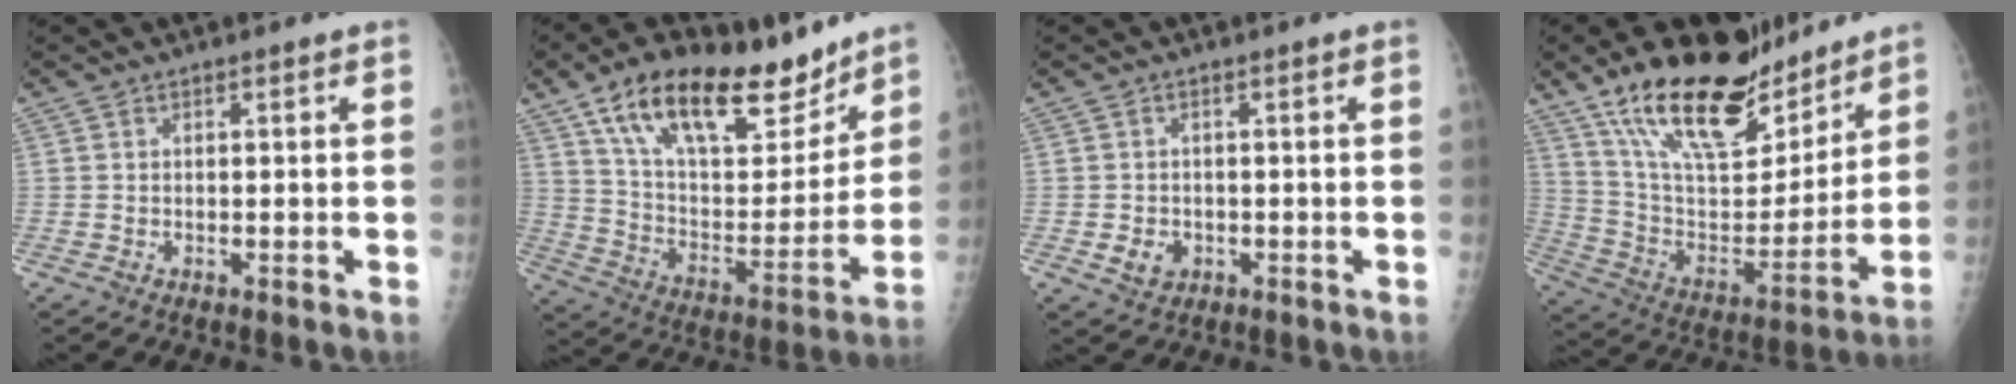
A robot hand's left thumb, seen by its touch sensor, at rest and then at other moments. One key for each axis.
{"total": 25.0, "fx": 16.7, "fy": 10.6, "fz": 15.3, "tx": -0.211, "ty": -0.051, "tz": 0.281}
{"total": 3.2, "fx": -0.7, "fy": 2.8, "fz": 1.5, "tx": -0.014, "ty": 0.001, "tz": -0.003}
{"total": 24.9, "fx": 17.9, "fy": 9.9, "fz": 14.3, "tx": -0.202, "ty": -0.079, "tz": 0.311}